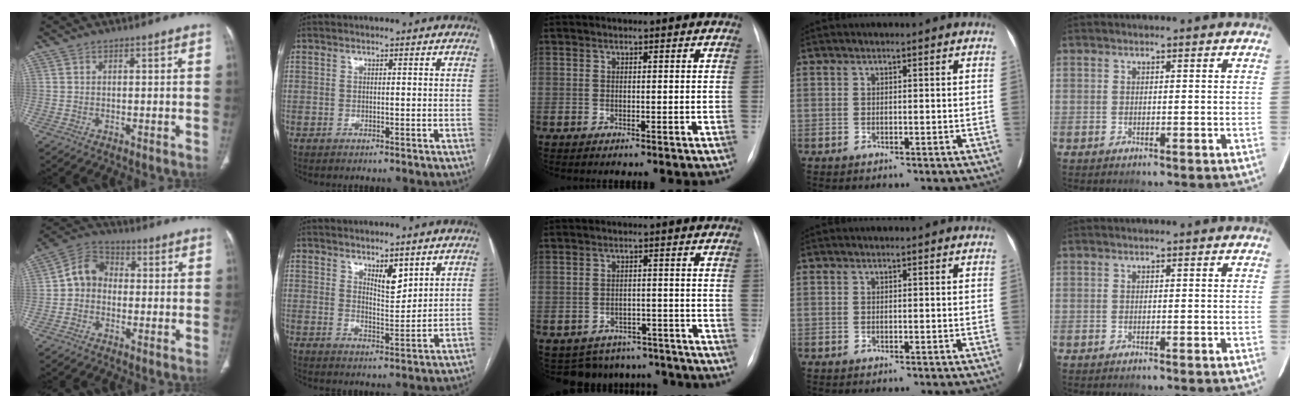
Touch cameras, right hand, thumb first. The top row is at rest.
{"thumb": {"total": 7.1, "force": [-0.6, 6.0, 3.8], "torque": [-0.051, 0.027, -0.028]}, "index": {"total": 4.5, "force": [3.0, 1.4, 3.0], "torque": [-0.051, -0.010, 0.055]}, "middle": {"total": 10.2, "force": [-9.0, 4.7, 0.2], "torque": [0.001, 0.021, -0.103]}}